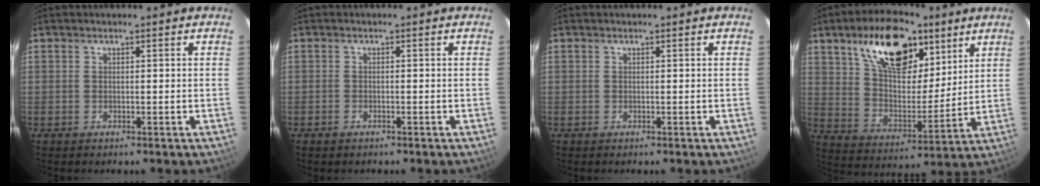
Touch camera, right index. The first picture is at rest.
{"total": 0.9, "force": [-0.8, 0.4, 0.3], "torque": [-0.009, 0.001, -0.016]}
{"total": 0.0}
{"total": 20.1, "force": [11.2, 10.0, 13.4], "torque": [-0.233, 0.028, 0.200]}